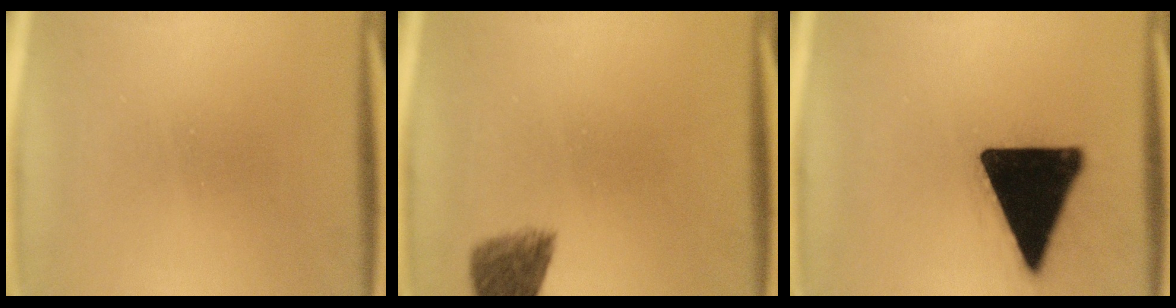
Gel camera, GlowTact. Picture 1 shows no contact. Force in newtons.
{"total": 5.2}
{"total": 20.3}